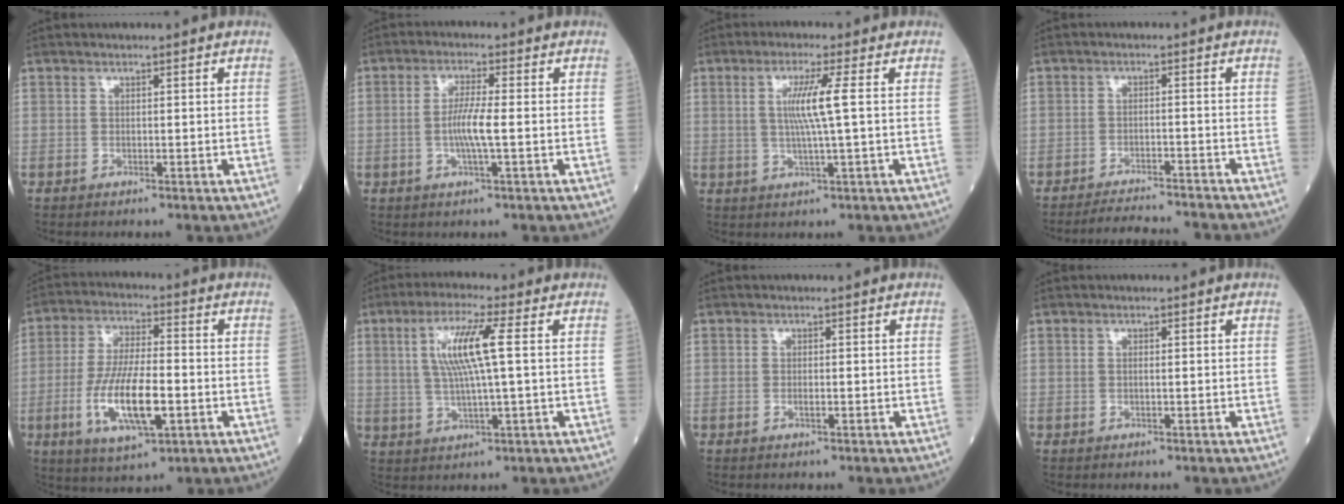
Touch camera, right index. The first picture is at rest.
{"total": 5.0, "force": [-0.7, 0.1, 4.9], "torque": [-0.101, -0.002, -0.015]}
{"total": 5.8, "force": [0.8, -0.9, 5.6], "torque": [-0.112, -0.002, 0.019]}
{"total": 8.7, "force": [-8.5, -0.3, 1.7], "torque": [-0.019, -0.006, -0.128]}
{"total": 12.6, "force": [-3.4, 3.3, 11.7], "torque": [-0.234, -0.010, -0.058]}
{"total": 8.8, "force": [1.8, 0.2, 8.6], "torque": [-0.175, 0.006, 0.036]}
{"total": 0.8, "force": [-0.2, 0.2, 0.8], "torque": [-0.017, -0.001, -0.004]}
{"total": 0.5, "force": [0.0, 0.1, 0.5], "torque": [-0.012, 0.000, 0.000]}